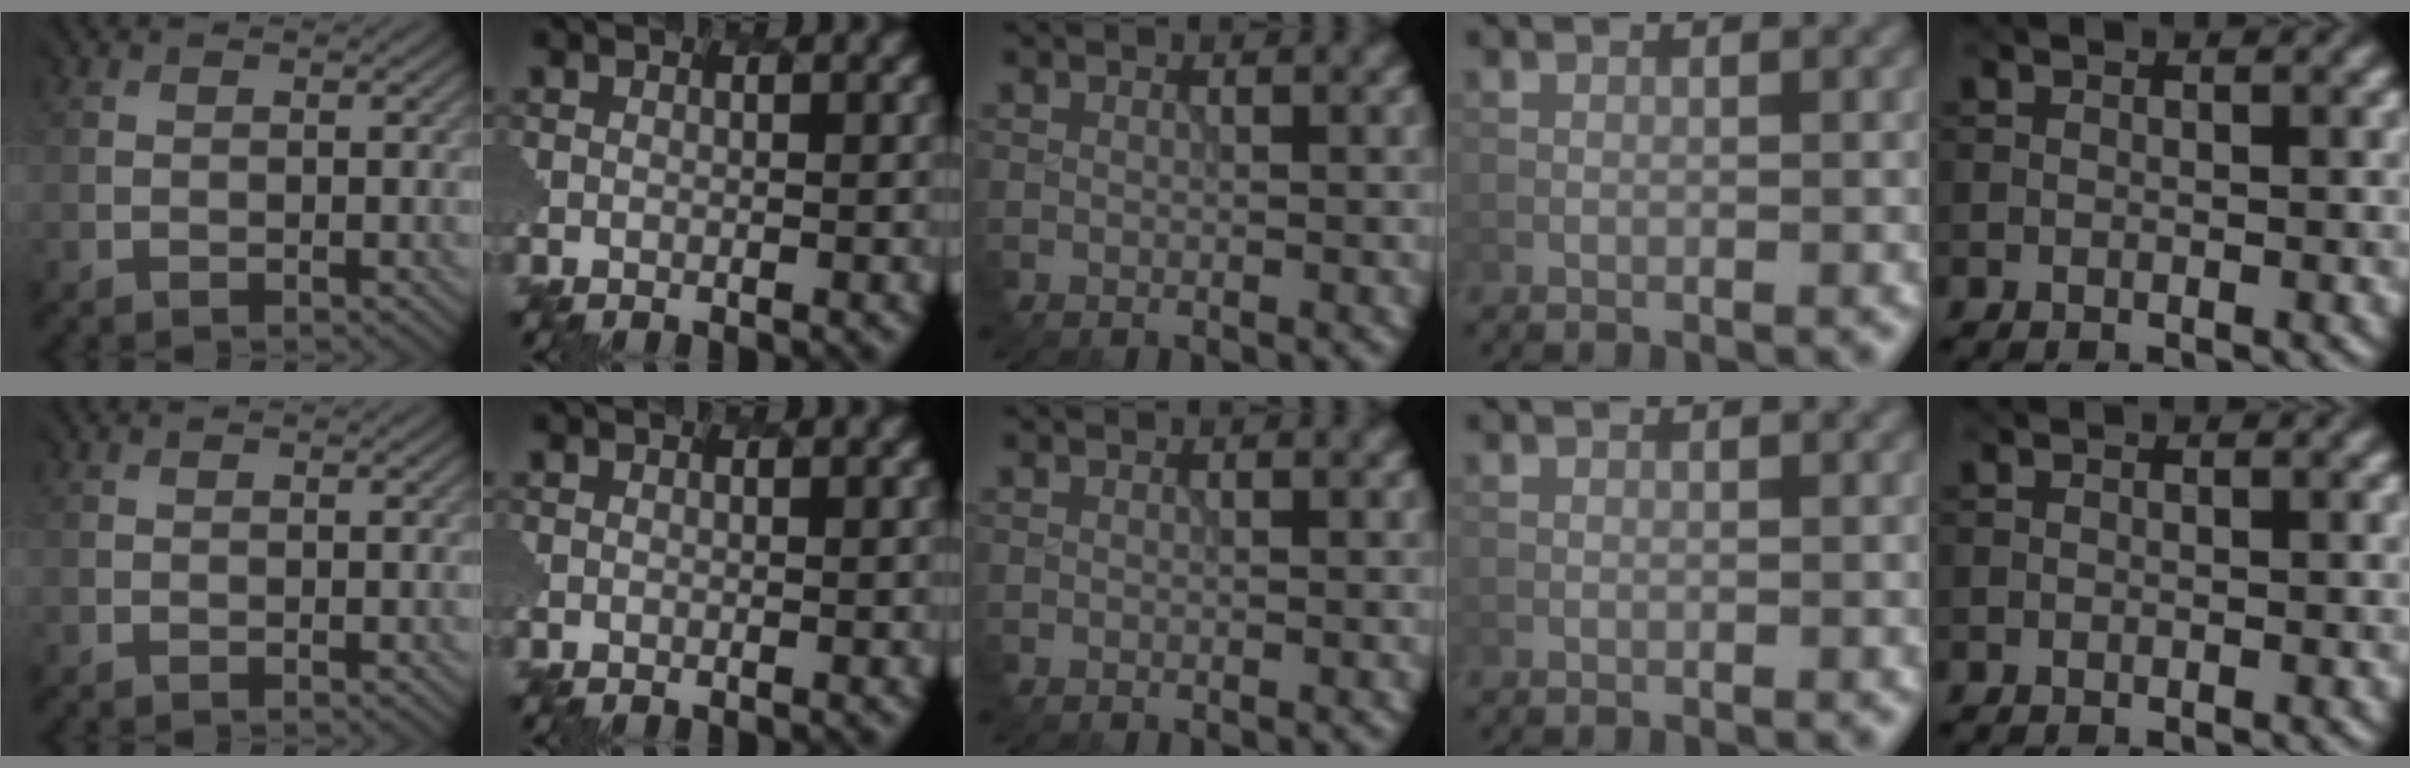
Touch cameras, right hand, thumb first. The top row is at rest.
{}